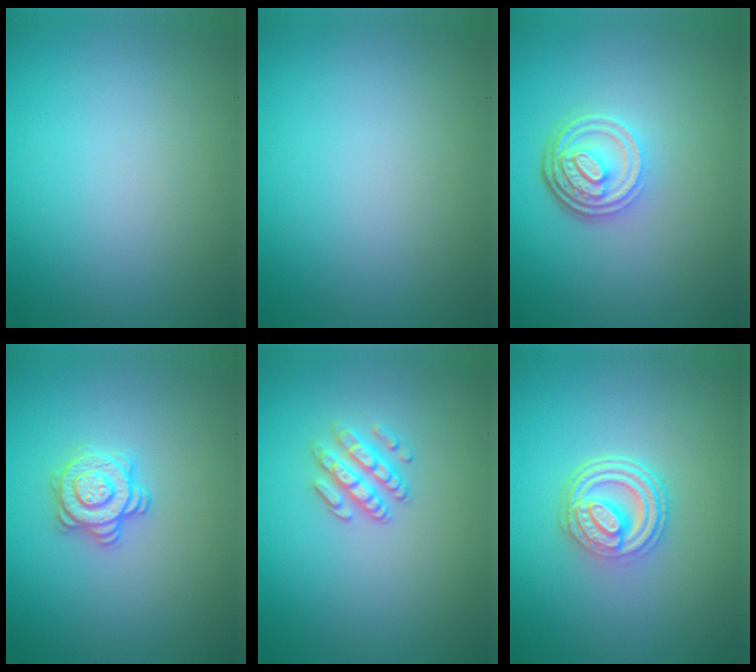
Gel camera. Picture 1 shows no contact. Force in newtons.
{"total": 0.0}
{"total": 4.7, "press": 3.5, "slide": 3.2}
{"total": 2.8, "press": 2.7, "slide": 0.9}
{"total": 2.5, "press": 2.3, "slide": 0.9}
{"total": 4.9, "press": 3.6, "slide": 3.3}